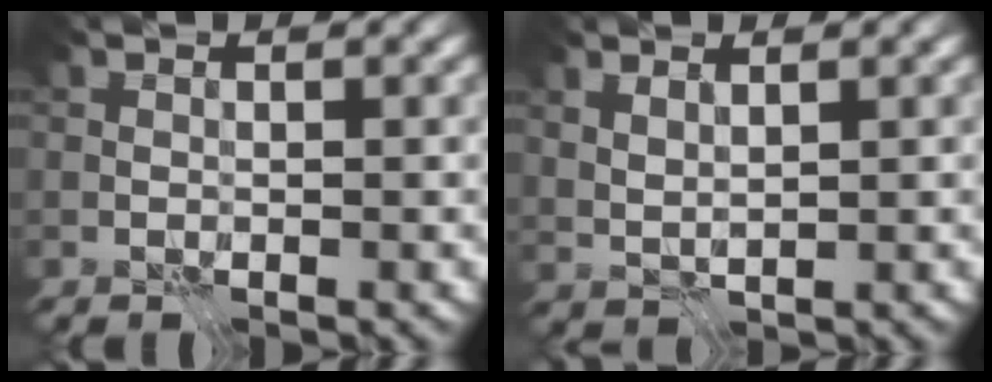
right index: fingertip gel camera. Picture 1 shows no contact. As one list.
[{"total": 1.4, "force": [0.9, 0.3, 1.0], "torque": [-0.024, -0.004, 0.020]}]